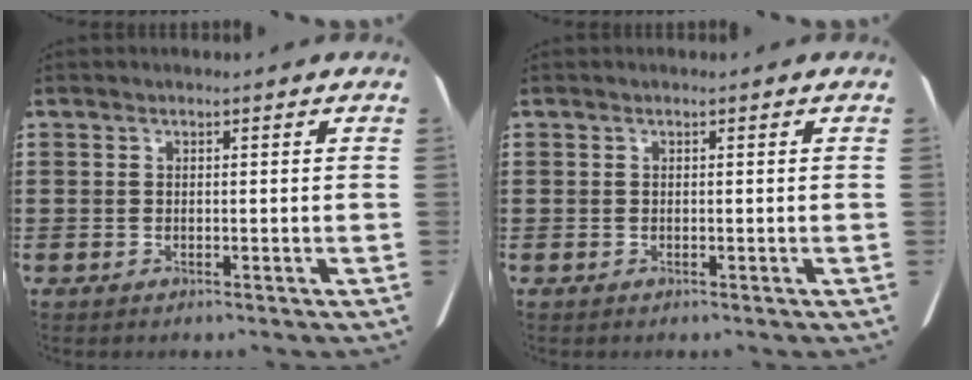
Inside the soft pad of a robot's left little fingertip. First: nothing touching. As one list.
[{"total": 0.0}]